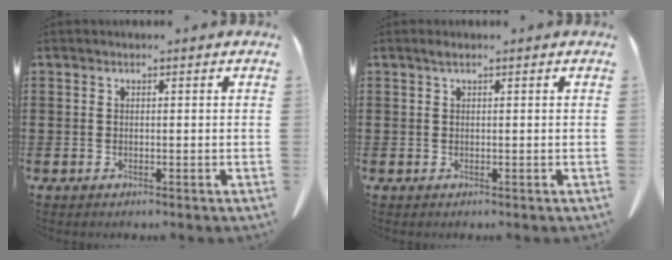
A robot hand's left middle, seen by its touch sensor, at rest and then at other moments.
{"total": 0.6, "force": [0.3, 0.1, 0.5], "torque": [-0.011, 0.002, 0.005]}